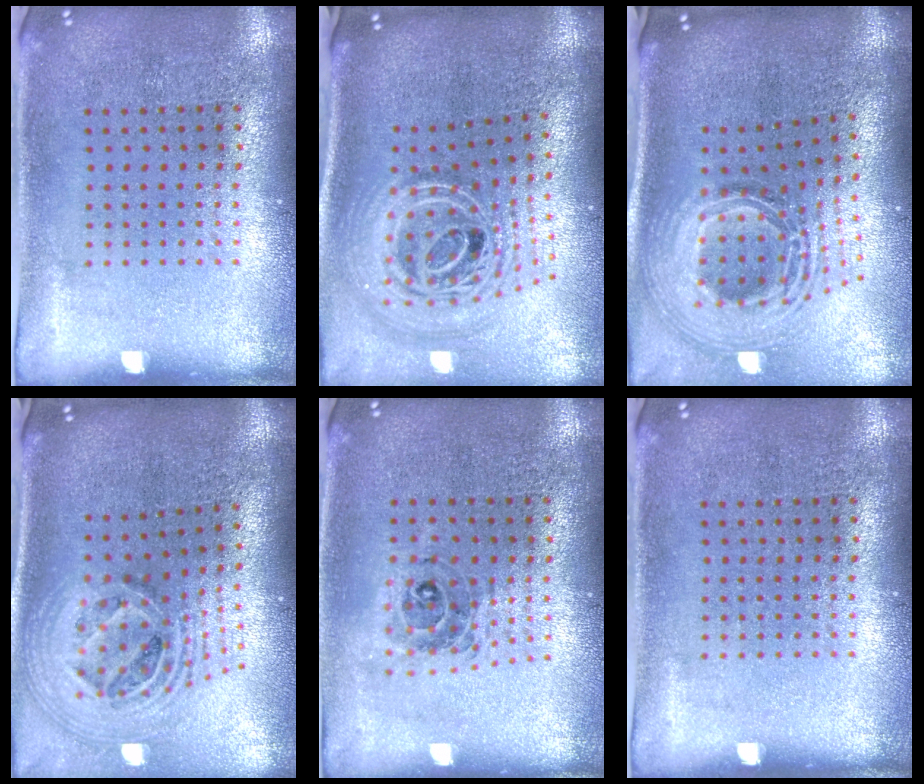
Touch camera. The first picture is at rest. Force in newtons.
{"total": 2.9, "press": 2.0, "slide": 2.1}
{"total": 3.0, "press": 2.0, "slide": 2.2}
{"total": 2.8, "press": 1.8, "slide": 2.1}
{"total": 0.7, "press": 0.7, "slide": 0.2}
{"total": 0.0}